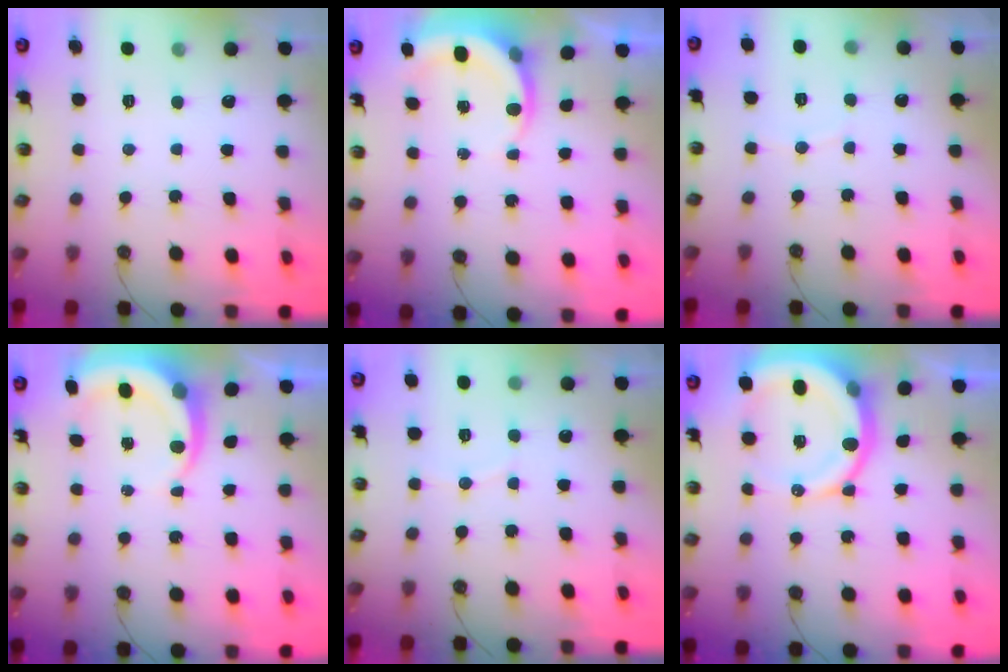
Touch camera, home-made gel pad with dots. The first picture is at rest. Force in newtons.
{"total": 5.0, "press": 5.0, "slide": 0.4}
{"total": 3.5, "press": 3.5, "slide": 0.4}
{"total": 5.9, "press": 5.9, "slide": 0.7}
{"total": 3.6, "press": 3.5, "slide": 0.7}
{"total": 15.0, "press": 14.9, "slide": 2.0}